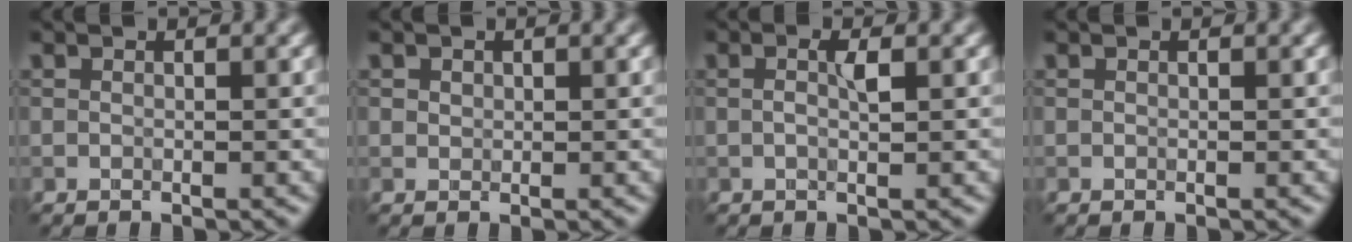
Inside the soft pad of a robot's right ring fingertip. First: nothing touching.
{"total": 1.0, "force": [0.5, 0.8, 0.3], "torque": [-0.002, -0.001, 0.004]}
{"total": 1.3, "force": [0.2, 0.1, 1.3], "torque": [-0.028, 0.003, 0.003]}
{"total": 0.0}